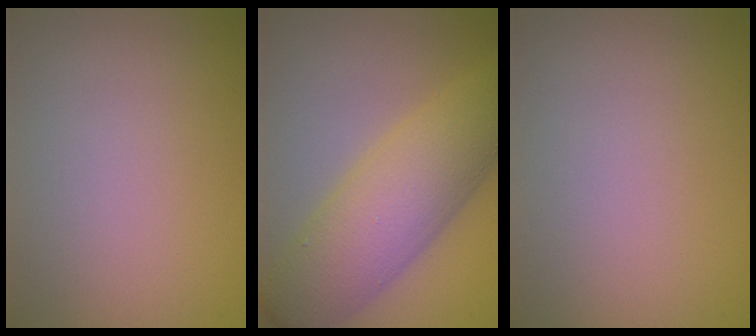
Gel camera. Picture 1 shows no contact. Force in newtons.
{"total": 8.5, "press": 8.5, "slide": 0.1}
{"total": 0.0}